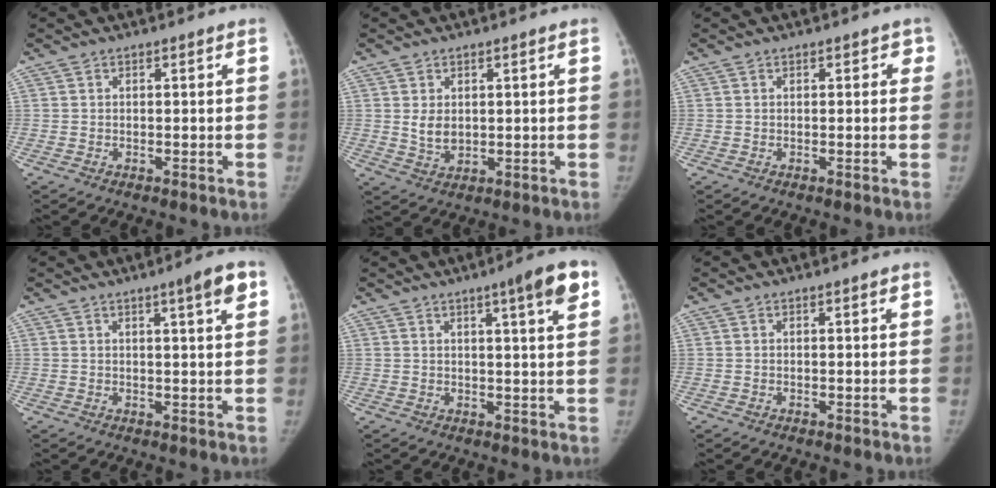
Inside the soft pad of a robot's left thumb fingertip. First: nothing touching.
{"total": 3.6, "force": [0.7, 2.6, 2.4], "torque": [-0.031, -0.012, 0.022]}
{"total": 1.3, "force": [0.5, 0.9, 0.8], "torque": [0.010, 0.003, 0.000]}
{"total": 5.0, "force": [2.5, 0.5, 4.3], "torque": [-0.054, -0.008, 0.033]}
{"total": 7.4, "force": [3.7, 0.7, 6.4], "torque": [-0.083, -0.011, 0.048]}
{"total": 0.6, "force": [0.3, 0.1, 0.5], "torque": [-0.006, 0.000, 0.004]}